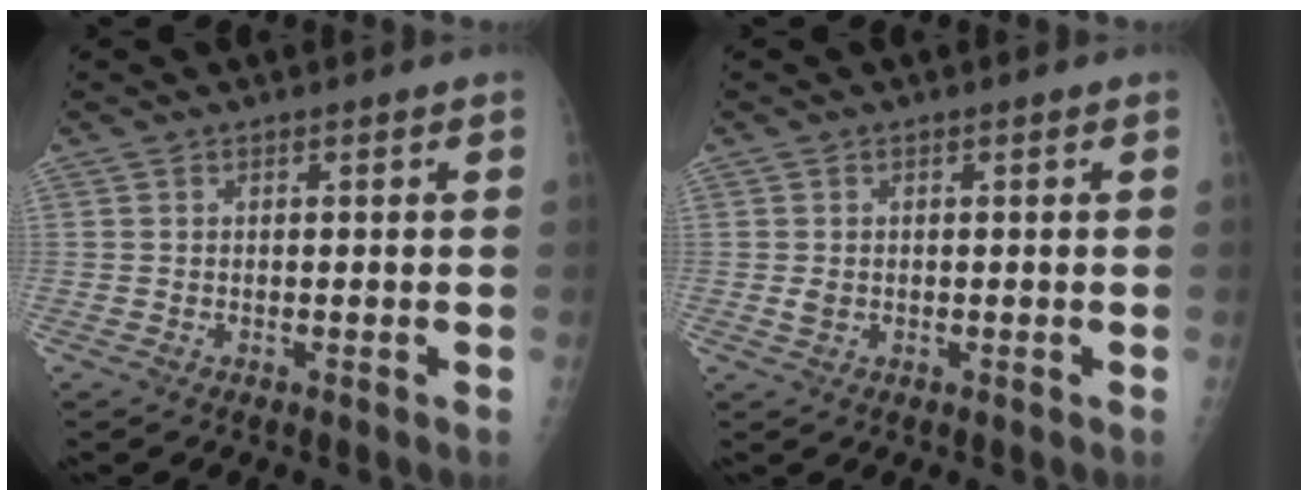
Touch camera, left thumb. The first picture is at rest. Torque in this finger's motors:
{"motor_torque": [-0.21, 0.18, -0.01, -0.07, 0.00]}